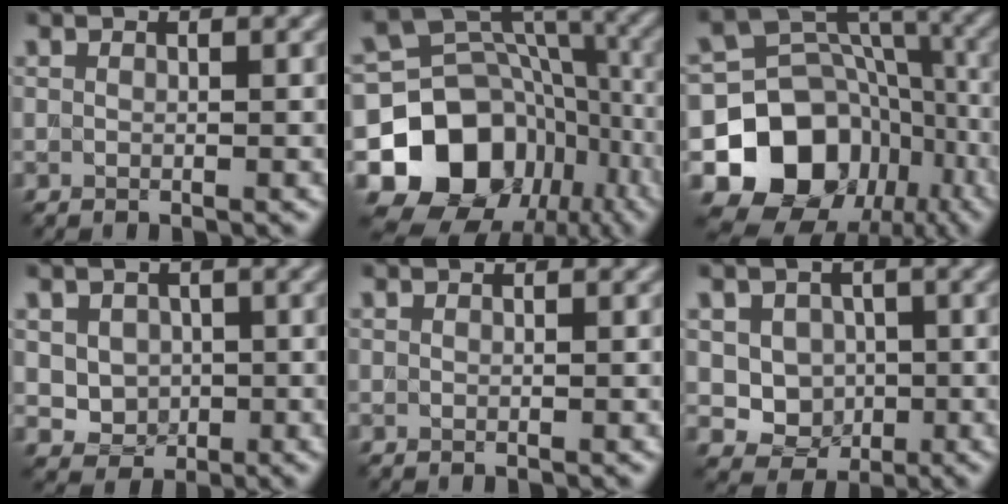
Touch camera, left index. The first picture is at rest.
{"total": 14.4, "force": [-5.6, 11.1, 7.1], "torque": [-0.138, -0.003, -0.103]}
{"total": 13.1, "force": [-5.3, 10.5, 5.9], "torque": [-0.116, 0.011, -0.099]}
{"total": 2.9, "force": [0.2, 2.6, 1.3], "torque": [-0.023, -0.006, 0.004]}
{"total": 0.0}
{"total": 4.1, "force": [0.0, 3.7, 1.8], "torque": [-0.019, -0.005, -0.010]}